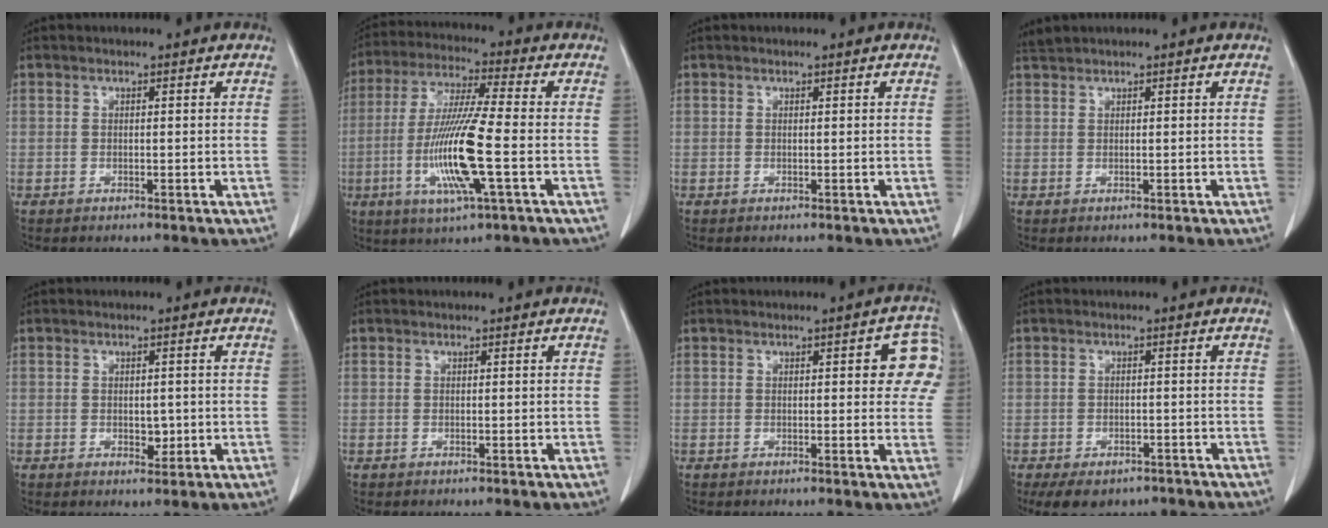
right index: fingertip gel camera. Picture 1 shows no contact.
{"total": 13.9, "force": [-3.2, 0.3, 13.5], "torque": [-0.275, -0.016, -0.066]}
{"total": 0.0}
{"total": 1.2, "force": [1.2, -0.3, 0.2], "torque": [-0.004, 0.010, 0.028]}
{"total": 2.4, "force": [-0.3, 1.4, 1.9], "torque": [-0.026, -0.002, 0.001]}
{"total": 0.0}
{"total": 6.4, "force": [1.9, 2.4, 5.6], "torque": [-0.041, 0.009, 0.011]}
{"total": 8.5, "force": [-6.2, 4.9, 3.2], "torque": [-0.042, -0.002, -0.087]}